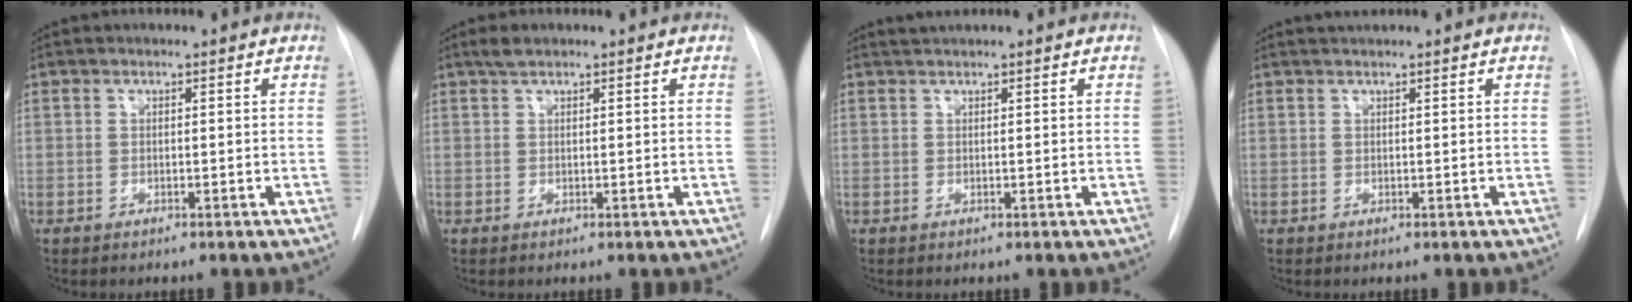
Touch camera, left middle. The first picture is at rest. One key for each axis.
{"total": 1.6, "fx": 1.3, "fy": 0.5, "fz": 0.9, "tx": -0.022, "ty": 0.007, "tz": 0.025}
{"total": 0.9, "fx": 0.8, "fy": -0.3, "fz": 0.2, "tx": -0.009, "ty": 0.005, "tz": 0.021}
{"total": 0.7, "fx": 0.7, "fy": -0.1, "fz": 0.1, "tx": -0.010, "ty": 0.005, "tz": 0.016}